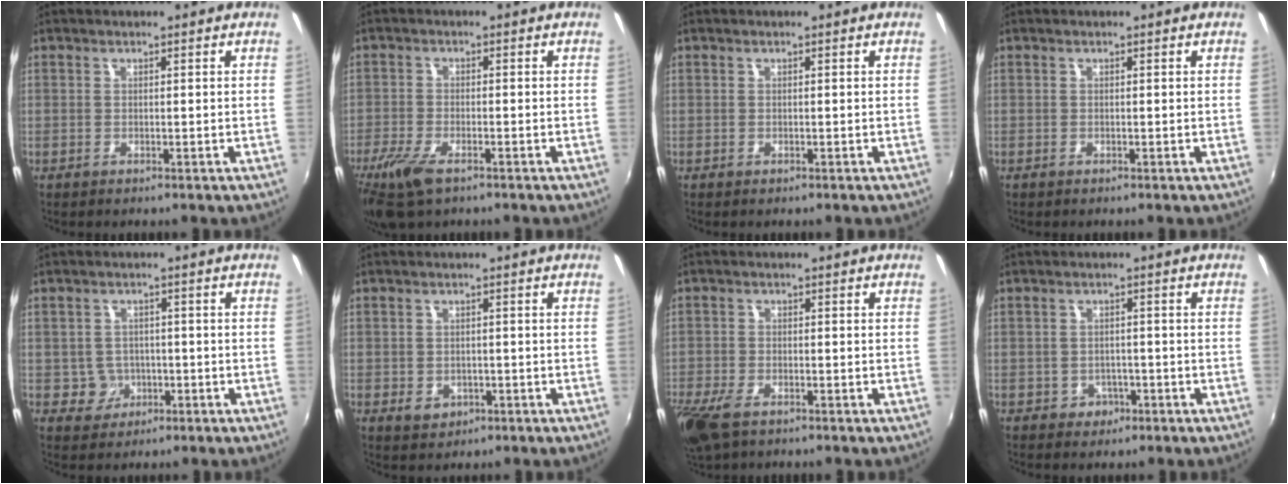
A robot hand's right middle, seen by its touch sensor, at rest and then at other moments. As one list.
[{"total": 7.9, "force": [-5.1, 2.9, 5.2], "torque": [-0.133, -0.027, -0.101]}, {"total": 0.0}, {"total": 0.0}, {"total": 4.2, "force": [-1.2, 4.0, 0.5], "torque": [-0.018, 0.008, -0.012]}, {"total": 3.5, "force": [-1.3, 2.8, 1.6], "torque": [-0.032, -0.003, -0.013]}, {"total": 7.8, "force": [-5.2, 3.4, 4.7], "torque": [-0.126, -0.028, -0.102]}, {"total": 3.1, "force": [-1.4, 2.7, 0.5], "torque": [-0.013, 0.003, -0.018]}]